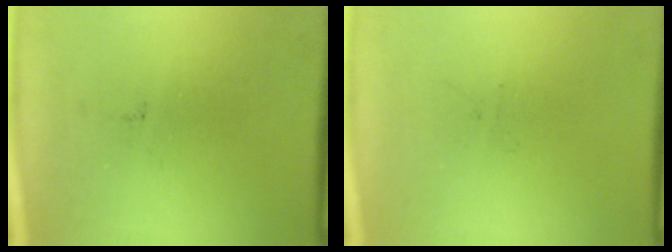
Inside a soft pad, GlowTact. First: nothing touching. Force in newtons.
{"total": 0.0}